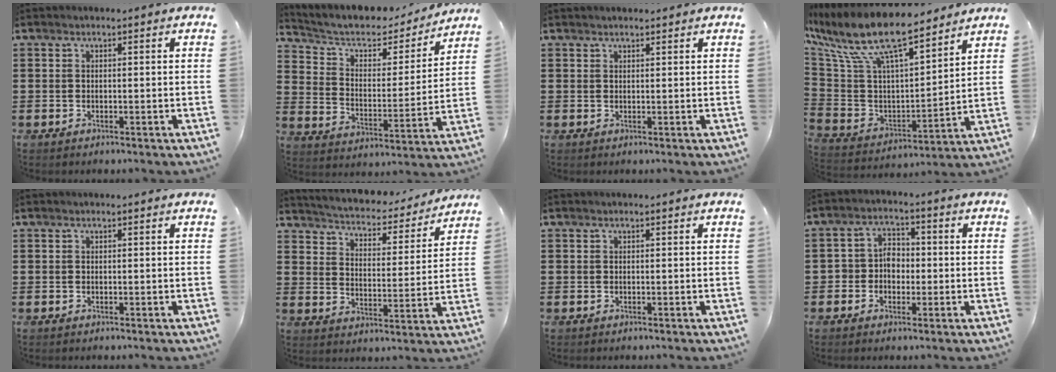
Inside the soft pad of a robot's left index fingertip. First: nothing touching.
{"total": 6.1, "force": [4.9, 2.5, 2.6], "torque": [-0.076, -0.027, 0.080]}
{"total": 0.8, "force": [0.8, 0.2, 0.1], "torque": [-0.004, 0.001, 0.015]}
{"total": 12.3, "force": [9.3, 3.2, 7.4], "torque": [-0.187, -0.057, 0.160]}
{"total": 0.0}
{"total": 3.2, "force": [3.2, 0.2, 0.4], "torque": [-0.029, -0.032, 0.044]}
{"total": 0.0}
{"total": 4.1, "force": [-1.1, 3.4, 2.0], "torque": [-0.048, 0.010, -0.027]}